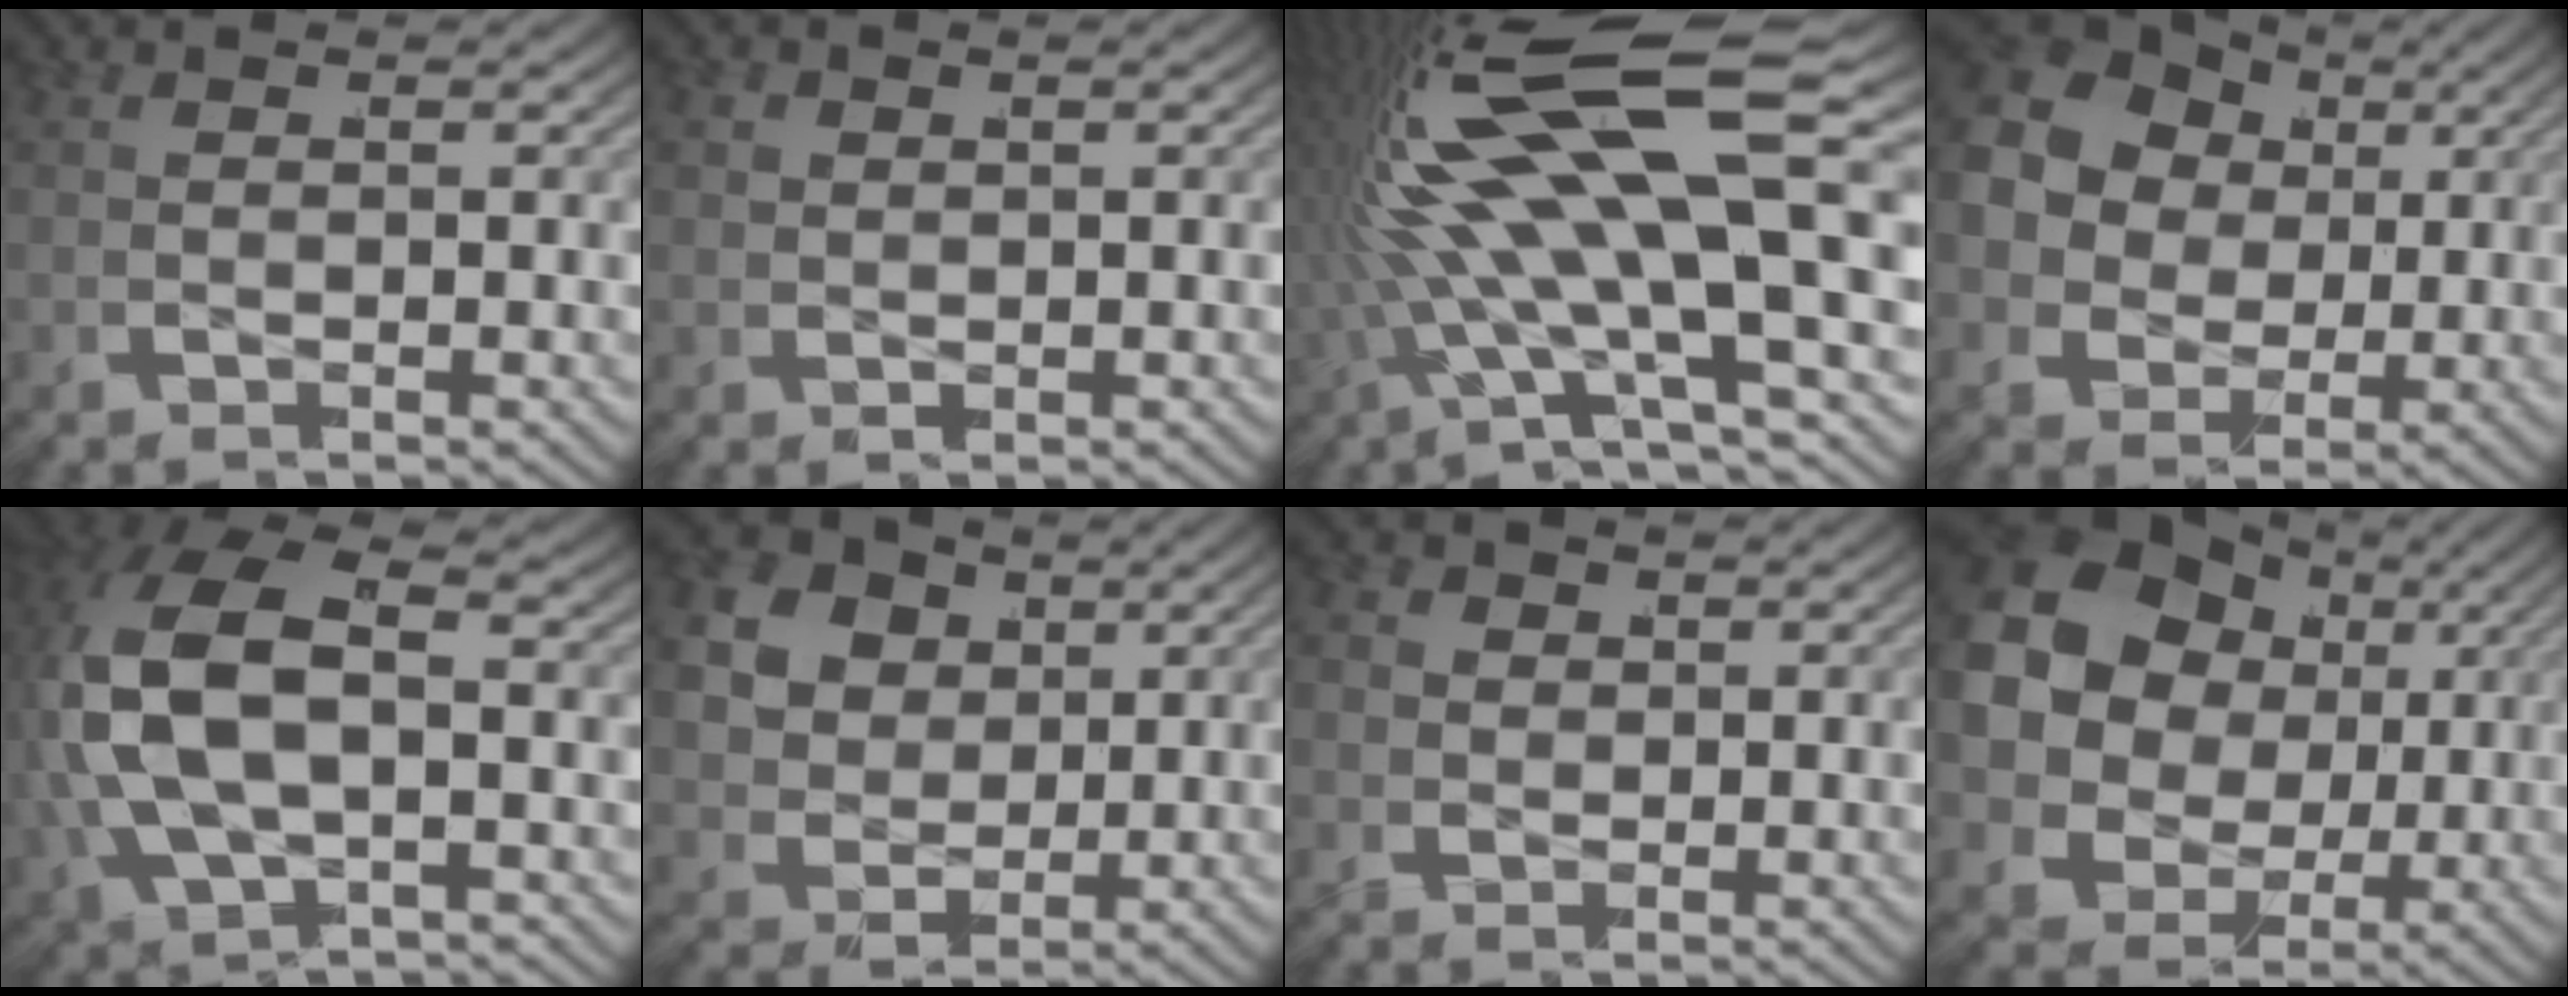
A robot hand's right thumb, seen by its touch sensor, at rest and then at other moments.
{"total": 0.9, "force": [0.3, 0.9, 0.1], "torque": [-0.011, -0.001, 0.008]}
{"total": 13.0, "force": [0.1, 5.4, 11.8], "torque": [-0.260, 0.009, 0.001]}
{"total": 12.3, "force": [1.8, 9.8, 7.2], "torque": [-0.194, -0.015, 0.027]}
{"total": 13.0, "force": [-0.3, 8.4, 9.9], "torque": [-0.265, -0.022, 0.006]}
{"total": 13.5, "force": [1.9, 11.6, 6.6], "torque": [-0.177, -0.016, 0.017]}
{"total": 2.7, "force": [0.1, 2.5, 1.0], "torque": [-0.030, -0.009, 0.001]}
{"total": 17.2, "force": [1.7, 13.2, 10.9], "torque": [-0.258, -0.011, 0.018]}